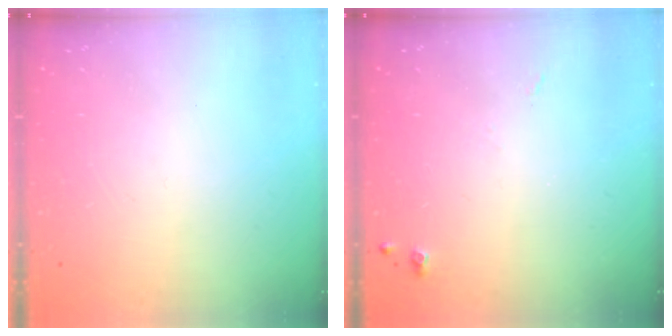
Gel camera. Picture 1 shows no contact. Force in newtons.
{"total": 4.4, "press": 4.4, "slide": 0.7}